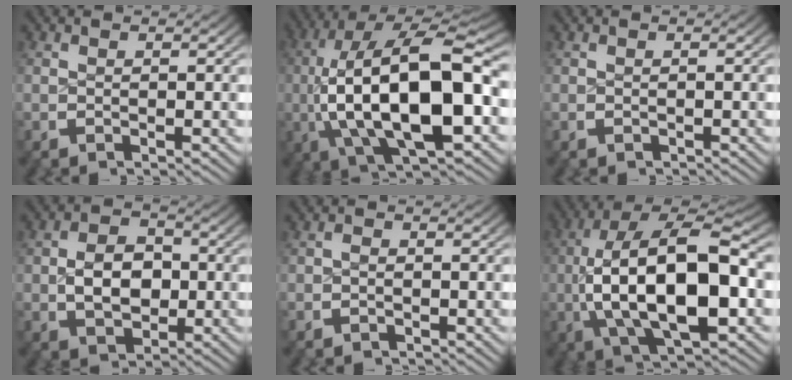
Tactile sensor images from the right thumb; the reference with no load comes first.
{"total": 17.9, "force": [-1.5, 9.8, 14.9], "torque": [-0.310, -0.052, 0.006]}
{"total": 0.6, "force": [0.0, -0.1, -0.6], "torque": [0.010, 0.002, -0.001]}
{"total": 5.2, "force": [-0.6, 4.0, 3.3], "torque": [-0.068, -0.013, 0.003]}
{"total": 0.7, "force": [-0.5, 0.2, -0.4], "torque": [0.004, 0.002, -0.011]}
{"total": 15.8, "force": [-1.1, 8.8, 13.1], "torque": [-0.275, -0.046, 0.006]}